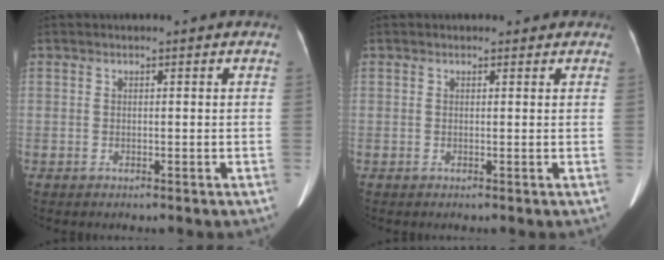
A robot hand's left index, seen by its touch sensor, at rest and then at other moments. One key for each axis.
{"total": 1.2, "fx": 0.9, "fy": 0.8, "fz": 0.1, "tx": 0.004, "ty": 0.005, "tz": 0.005}